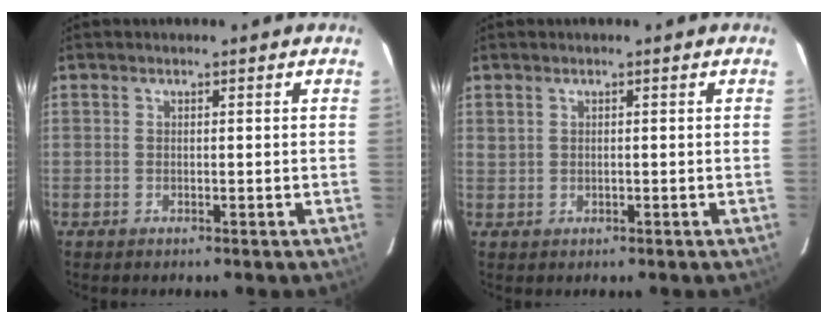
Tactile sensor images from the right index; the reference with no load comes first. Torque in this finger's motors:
{"motor_torque": [0.19, 0.05, -0.03, 0.00]}